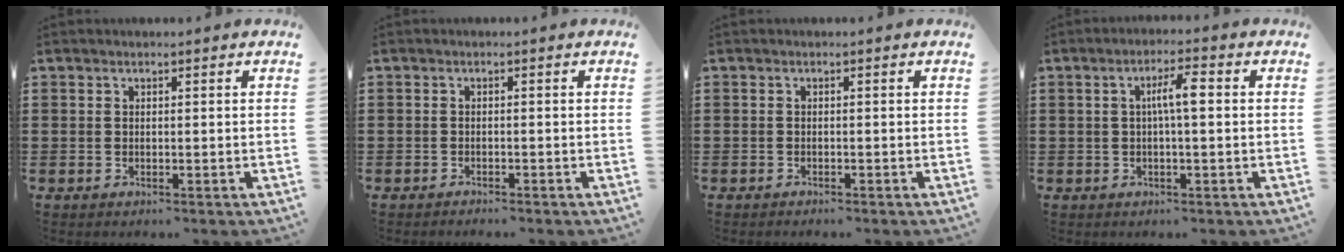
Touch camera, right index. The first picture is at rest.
{"total": 0.8, "force": [-0.8, -0.2, 0.0], "torque": [-0.001, -0.001, -0.016]}
{"total": 0.6, "force": [-0.6, -0.2, 0.0], "torque": [0.000, -0.002, -0.012]}
{"total": 4.0, "force": [0.2, 0.5, 4.0], "torque": [-0.073, 0.006, 0.000]}